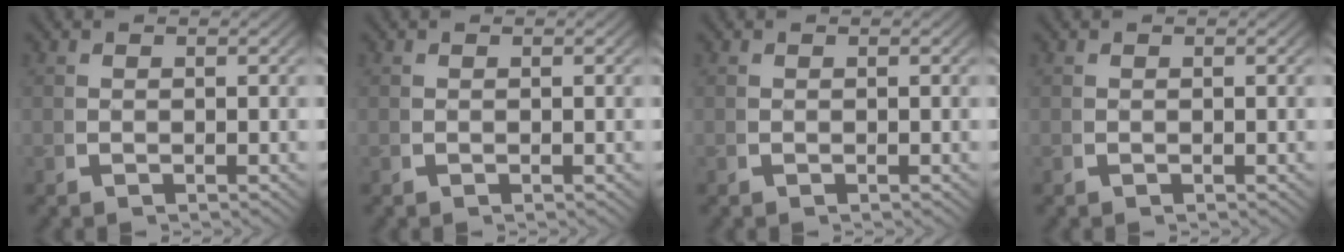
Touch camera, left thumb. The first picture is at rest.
{"total": 0.0}
{"total": 0.0}
{"total": 0.0}